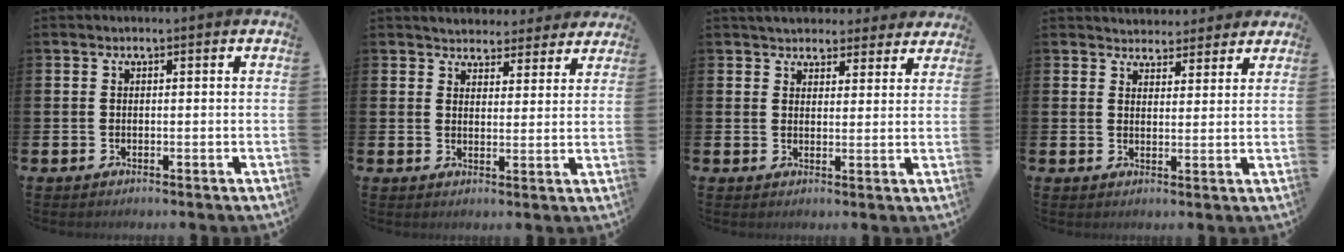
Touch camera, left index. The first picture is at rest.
{"total": 4.0, "force": [3.8, 1.3, -0.2], "torque": [-0.001, -0.028, 0.066]}
{"total": 4.5, "force": [4.2, 1.6, 0.1], "torque": [-0.006, -0.024, 0.075]}
{"total": 3.7, "force": [3.4, 1.3, -0.4], "torque": [0.006, -0.022, 0.059]}